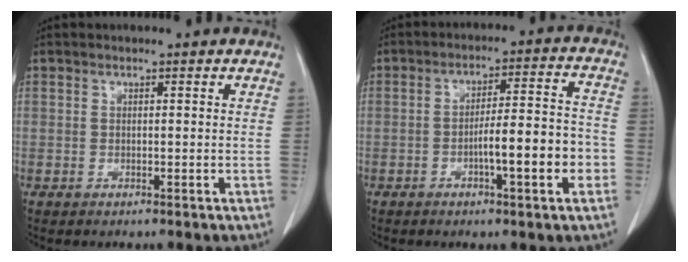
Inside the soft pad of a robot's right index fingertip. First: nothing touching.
{"total": 9.7, "force": [-3.1, 1.1, 9.1], "torque": [-0.141, 0.018, -0.046]}